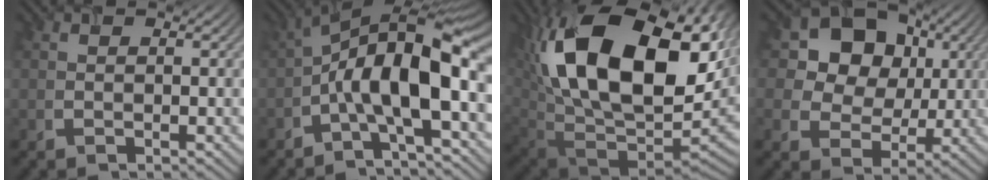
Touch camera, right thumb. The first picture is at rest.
{"total": 13.8, "force": [-1.3, 4.7, 12.9], "torque": [-0.216, 0.023, -0.036]}
{"total": 21.1, "force": [6.9, 12.2, 15.8], "torque": [-0.344, 0.013, 0.130]}
{"total": 12.1, "force": [3.9, 9.6, 6.3], "torque": [-0.138, 0.031, 0.060]}